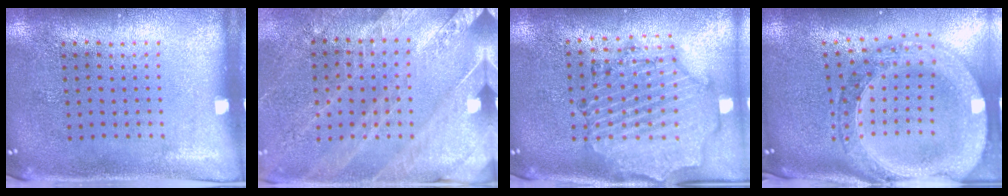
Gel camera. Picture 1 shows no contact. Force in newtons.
{"total": 2.6, "press": 2.6, "slide": 0.4}
{"total": 1.7, "press": 1.7, "slide": 0.3}
{"total": 3.0, "press": 2.4, "slide": 1.7}